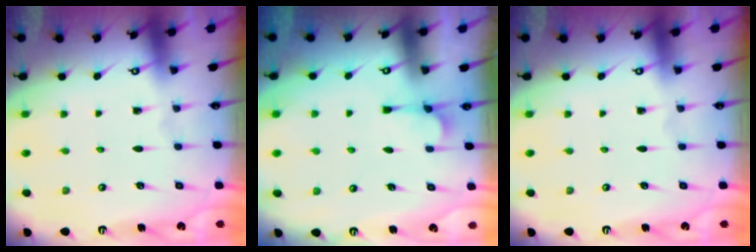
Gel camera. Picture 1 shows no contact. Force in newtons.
{"total": 2.5, "press": 2.1, "slide": 1.2}
{"total": 0.0}